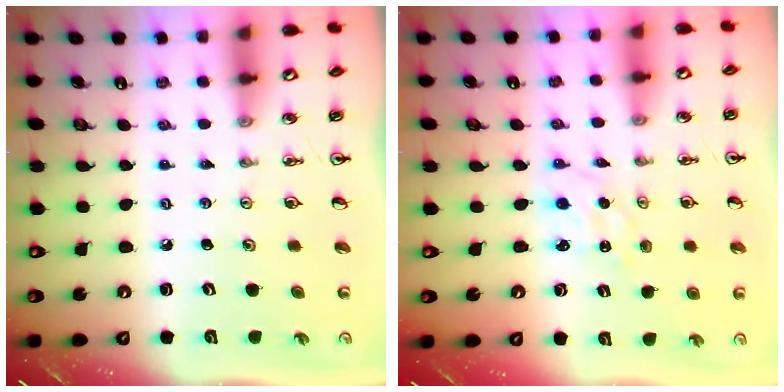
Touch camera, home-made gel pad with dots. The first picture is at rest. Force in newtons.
{"total": 0.6, "press": 0.6, "slide": 0.1}